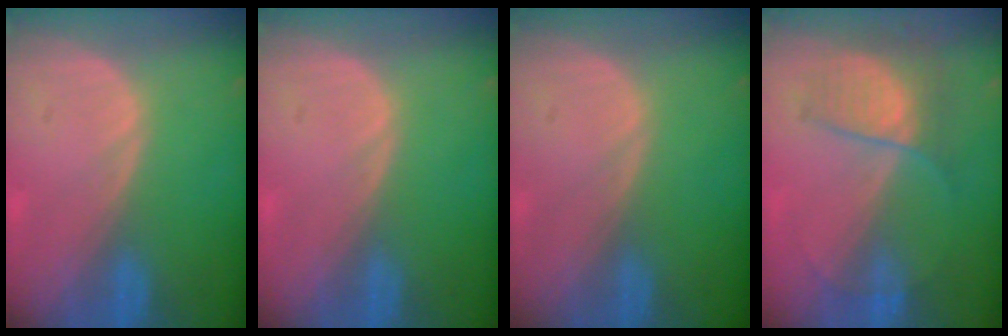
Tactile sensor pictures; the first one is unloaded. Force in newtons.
{"total": 0.0}
{"total": 0.0}
{"total": 7.3, "press": 6.0, "slide": 4.0}